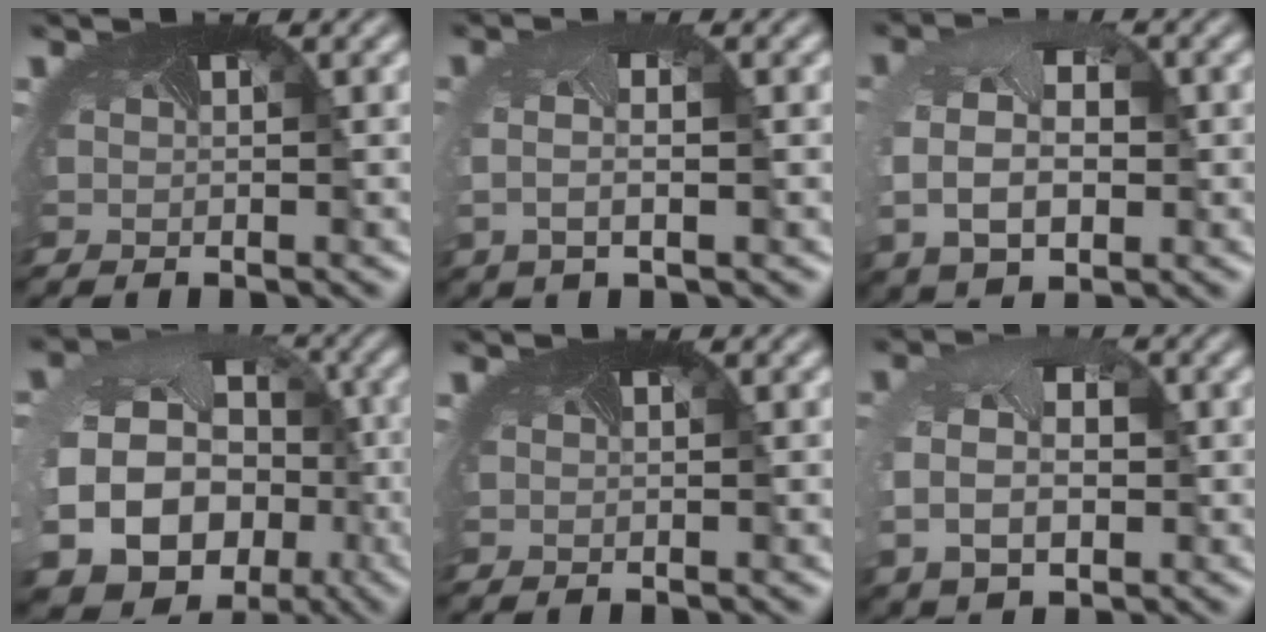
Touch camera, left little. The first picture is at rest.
{"total": 2.7, "force": [0.0, 1.2, 2.4], "torque": [-0.074, -0.006, 0.001]}
{"total": 7.6, "force": [0.2, 5.4, 5.4], "torque": [-0.123, -0.016, 0.019]}
{"total": 22.7, "force": [-5.9, 20.0, 9.0], "torque": [-0.209, -0.065, -0.105]}
{"total": 0.0}
{"total": 7.1, "force": [0.2, 5.2, 4.8], "torque": [-0.109, -0.016, 0.025]}